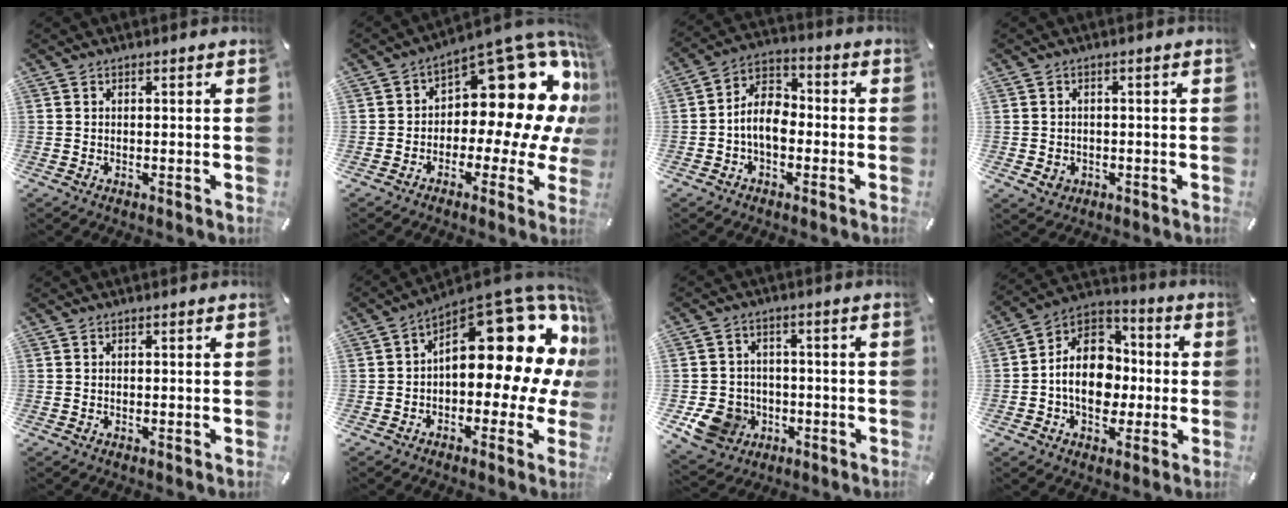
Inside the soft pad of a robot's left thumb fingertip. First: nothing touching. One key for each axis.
{"total": 19.0, "fx": 7.5, "fy": 10.3, "fz": 14.1, "tx": -0.178, "ty": -0.070, "tz": 0.124}
{"total": 8.0, "fx": -2.1, "fy": 5.6, "fz": 5.4, "tx": -0.113, "ty": 0.016, "tz": -0.039}
{"total": 2.7, "fx": -1.0, "fy": 2.4, "fz": 1.0, "tx": -0.016, "ty": 0.004, "tz": -0.019}
{"total": 0.0}
{"total": 22.8, "fx": 8.3, "fy": 11.1, "fz": 18.1, "tx": -0.225, "ty": -0.078, "tz": 0.143}
{"total": 10.2, "fx": -3.2, "fy": 9.0, "fz": 3.5, "tx": -0.085, "ty": 0.020, "tz": -0.054}
{"total": 14.5, "fx": -2.4, "fy": 11.3, "fz": 8.7, "tx": -0.170, "ty": 0.016, "tz": -0.043}